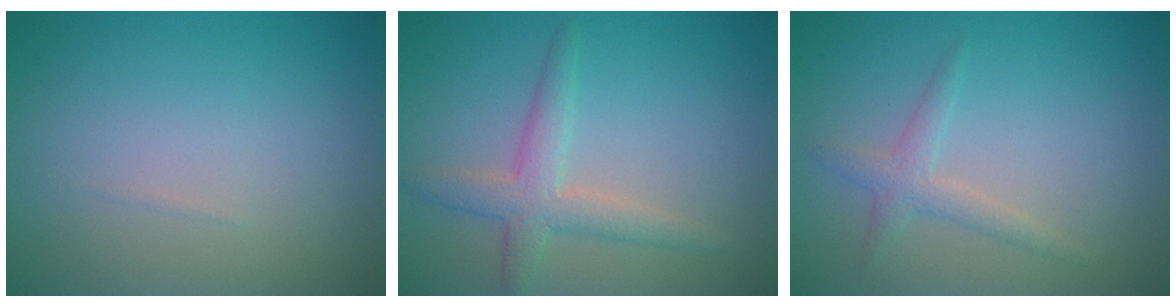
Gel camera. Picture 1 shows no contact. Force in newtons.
{"total": 3.2, "press": 3.2, "slide": 0.2}
{"total": 1.9, "press": 1.9, "slide": 0.1}